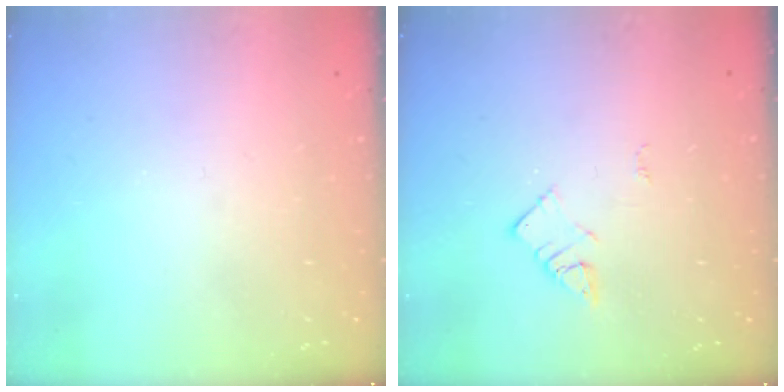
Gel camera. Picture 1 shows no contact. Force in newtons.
{"total": 3.3, "press": 3.3, "slide": 0.2}